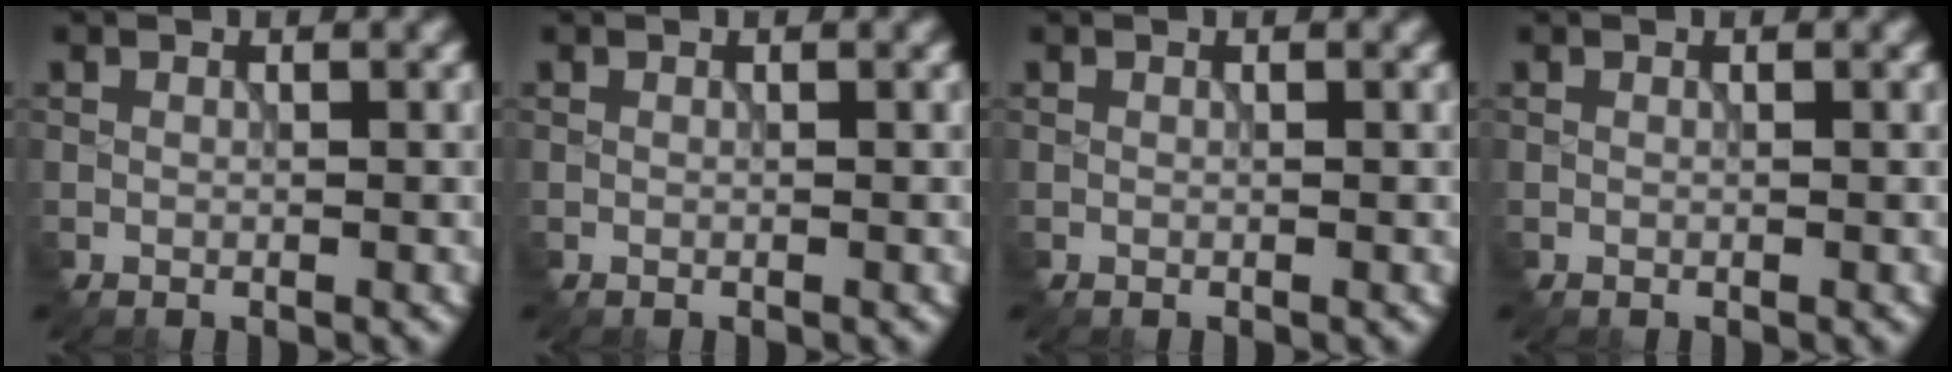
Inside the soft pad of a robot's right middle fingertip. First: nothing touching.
{"total": 0.0}
{"total": 0.0}
{"total": 0.0}